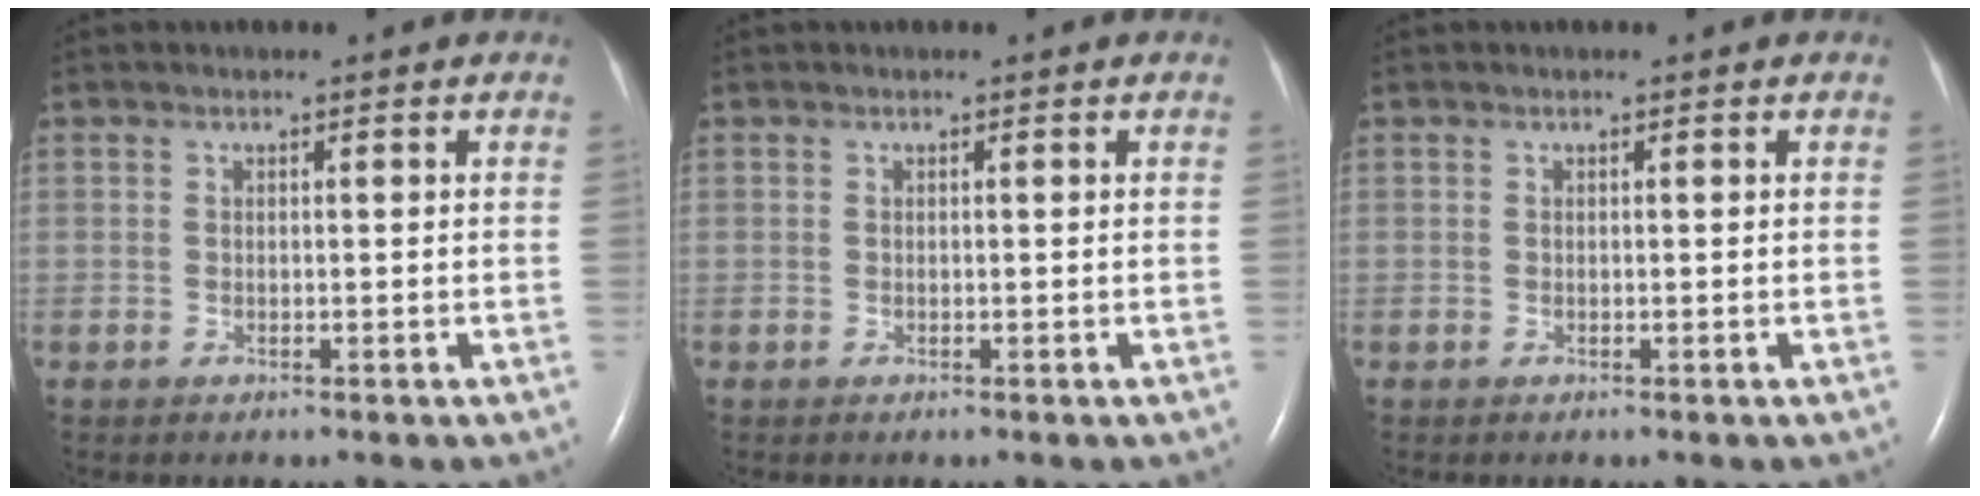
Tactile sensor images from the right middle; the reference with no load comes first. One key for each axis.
{"total": 0.0}
{"total": 0.0}